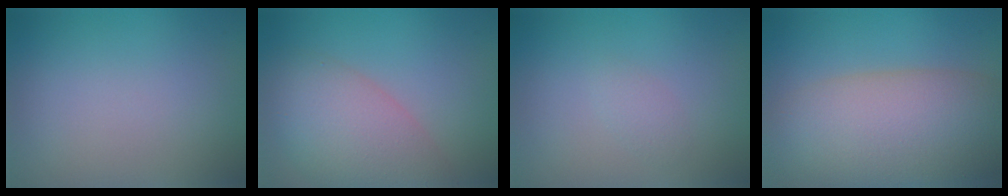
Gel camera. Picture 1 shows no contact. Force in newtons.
{"total": 7.4, "press": 7.4, "slide": 0.3}
{"total": 1.0, "press": 1.0, "slide": 0.1}
{"total": 10.6, "press": 10.5, "slide": 0.9}